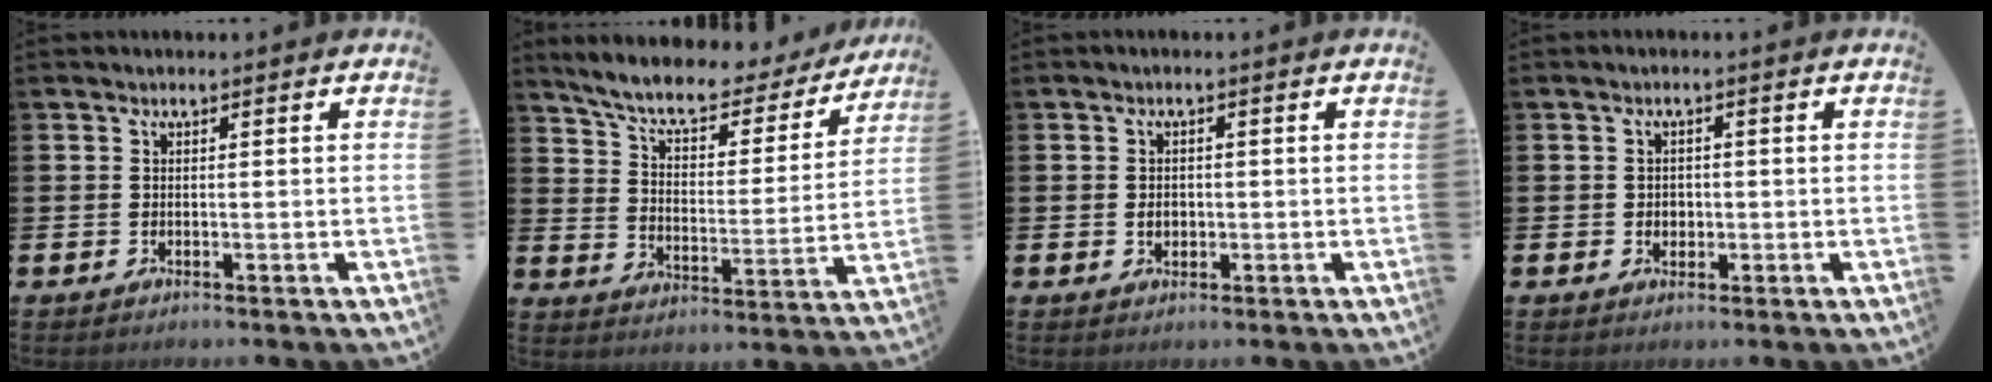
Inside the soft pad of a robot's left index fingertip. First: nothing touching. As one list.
[{"total": 7.7, "force": [6.9, 1.9, 2.8], "torque": [-0.083, -0.049, 0.114]}, {"total": 1.7, "force": [-0.1, 1.3, 1.0], "torque": [-0.009, 0.004, -0.007]}, {"total": 1.6, "force": [0.1, 1.5, 0.7], "torque": [0.005, 0.001, -0.005]}]